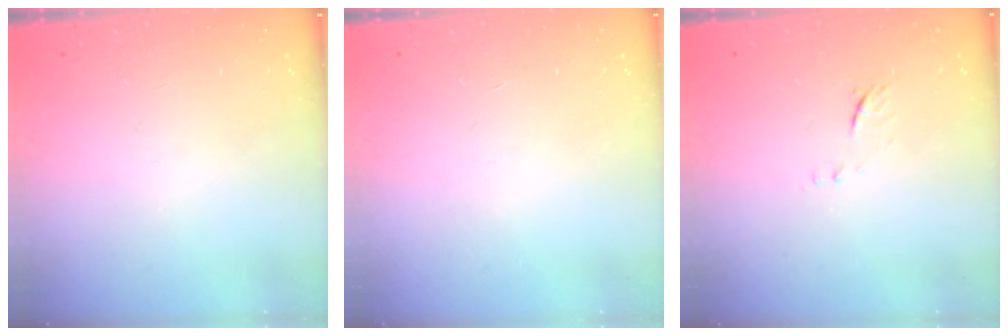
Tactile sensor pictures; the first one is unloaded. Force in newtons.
{"total": 1.6, "press": 1.6, "slide": 0.1}
{"total": 7.1, "press": 7.1, "slide": 0.7}